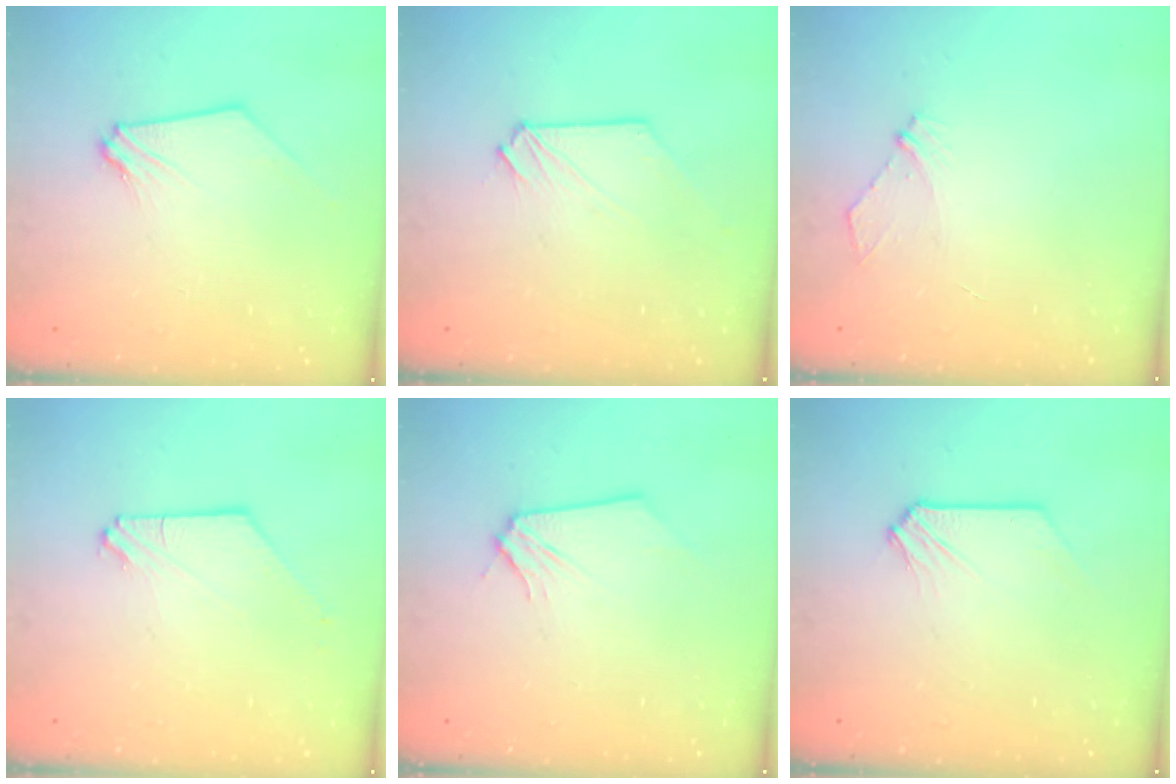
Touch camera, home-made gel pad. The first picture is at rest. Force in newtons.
{"total": 0.0}
{"total": 3.6, "press": 3.6, "slide": 0.4}
{"total": 0.0}
{"total": 0.0}
{"total": 0.0}